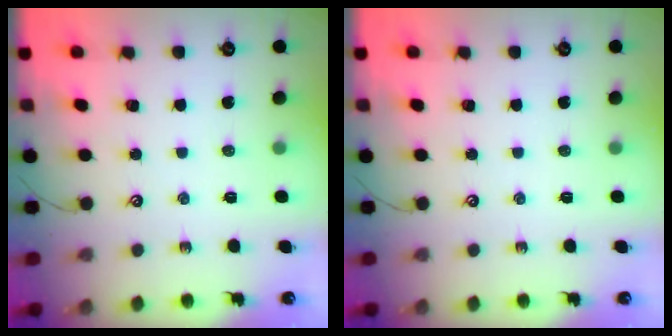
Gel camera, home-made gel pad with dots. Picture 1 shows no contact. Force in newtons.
{"total": 0.0}